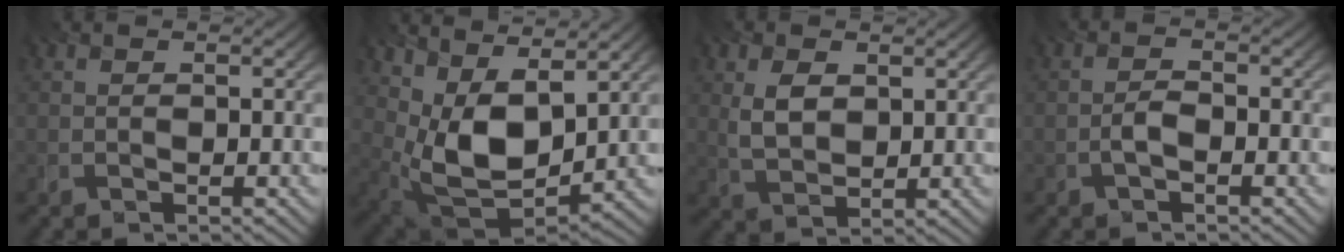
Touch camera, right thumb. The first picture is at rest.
{"total": 11.1, "force": [4.7, 5.8, 8.2], "torque": [-0.187, -0.010, 0.093]}
{"total": 4.9, "force": [1.5, 3.2, 3.5], "torque": [-0.086, 0.001, 0.030]}
{"total": 1.7, "force": [-0.9, 0.6, 1.3], "torque": [-0.030, 0.008, -0.019]}